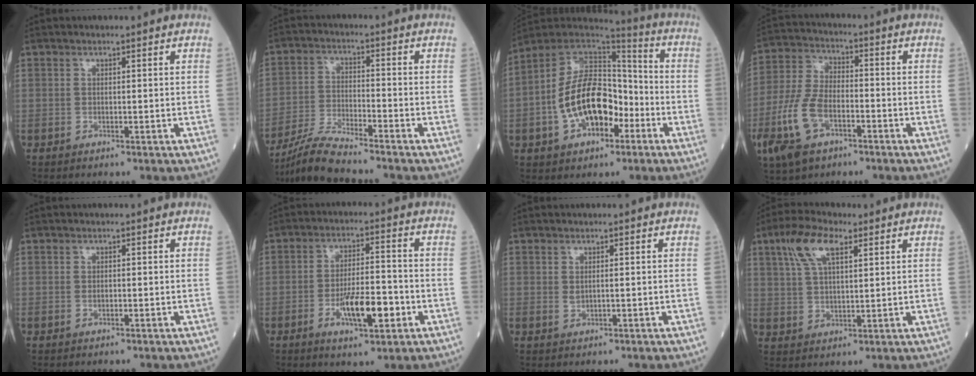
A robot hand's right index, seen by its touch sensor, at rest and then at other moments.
{"total": 7.4, "force": [-6.9, -0.7, 2.7], "torque": [-0.062, -0.019, -0.133]}
{"total": 16.0, "force": [-4.4, 8.9, 12.5], "torque": [-0.242, 0.026, -0.073]}
{"total": 11.0, "force": [-4.5, 5.7, 8.3], "torque": [-0.198, 0.001, -0.084]}
{"total": 0.8, "force": [-0.1, 0.5, 0.6], "torque": [-0.010, 0.001, -0.002]}
{"total": 8.9, "force": [-3.2, 2.2, 8.0], "torque": [-0.142, -0.001, -0.050]}
{"total": 1.2, "force": [0.2, 0.5, 1.1], "torque": [-0.023, -0.003, 0.008]}
{"total": 8.1, "force": [4.2, 2.8, 6.4], "torque": [-0.138, 0.017, 0.081]}